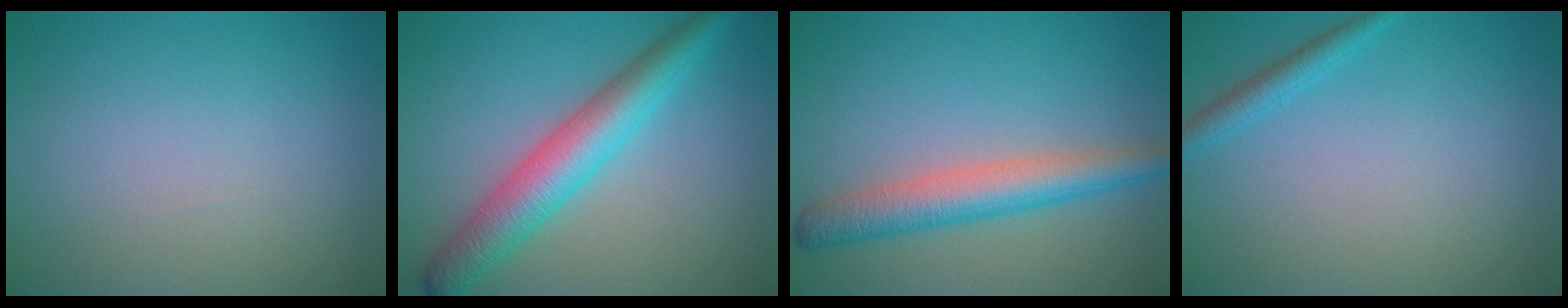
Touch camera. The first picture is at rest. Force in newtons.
{"total": 6.1, "press": 6.1, "slide": 0.1}
{"total": 4.8, "press": 4.8, "slide": 0.2}
{"total": 1.6, "press": 1.6, "slide": 0.1}